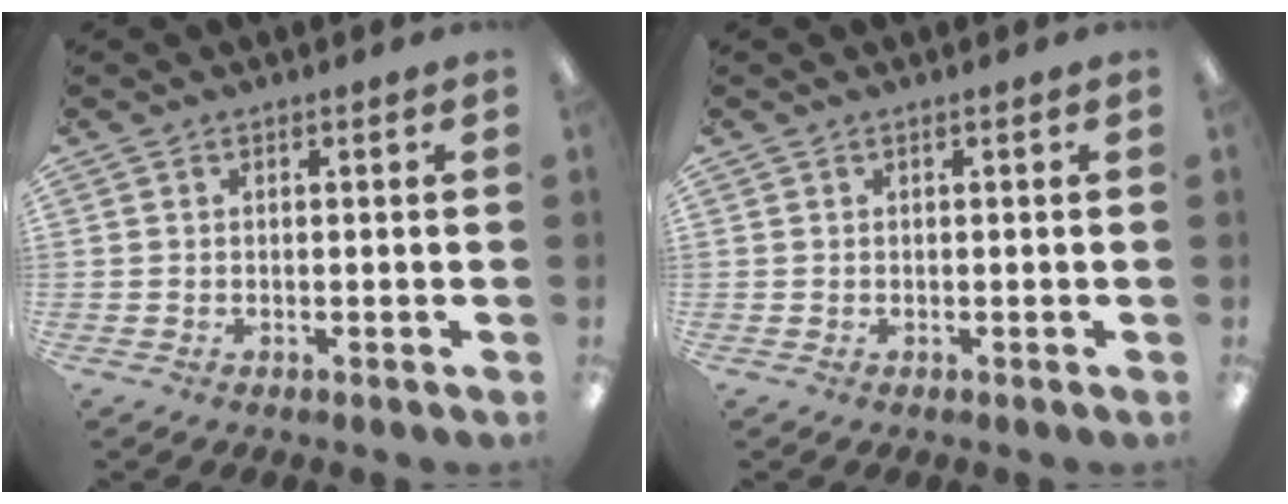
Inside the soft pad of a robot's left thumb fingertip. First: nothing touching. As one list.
[{"total": 0.0}]